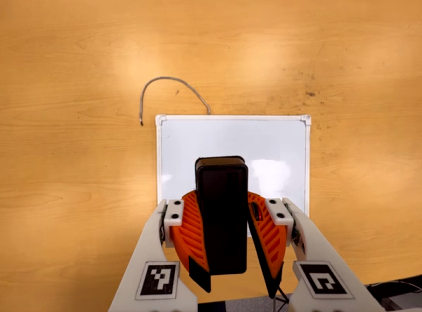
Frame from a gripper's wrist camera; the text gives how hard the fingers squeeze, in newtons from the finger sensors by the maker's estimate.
{"total": 10.7, "left": 10.7, "right": 10.6}